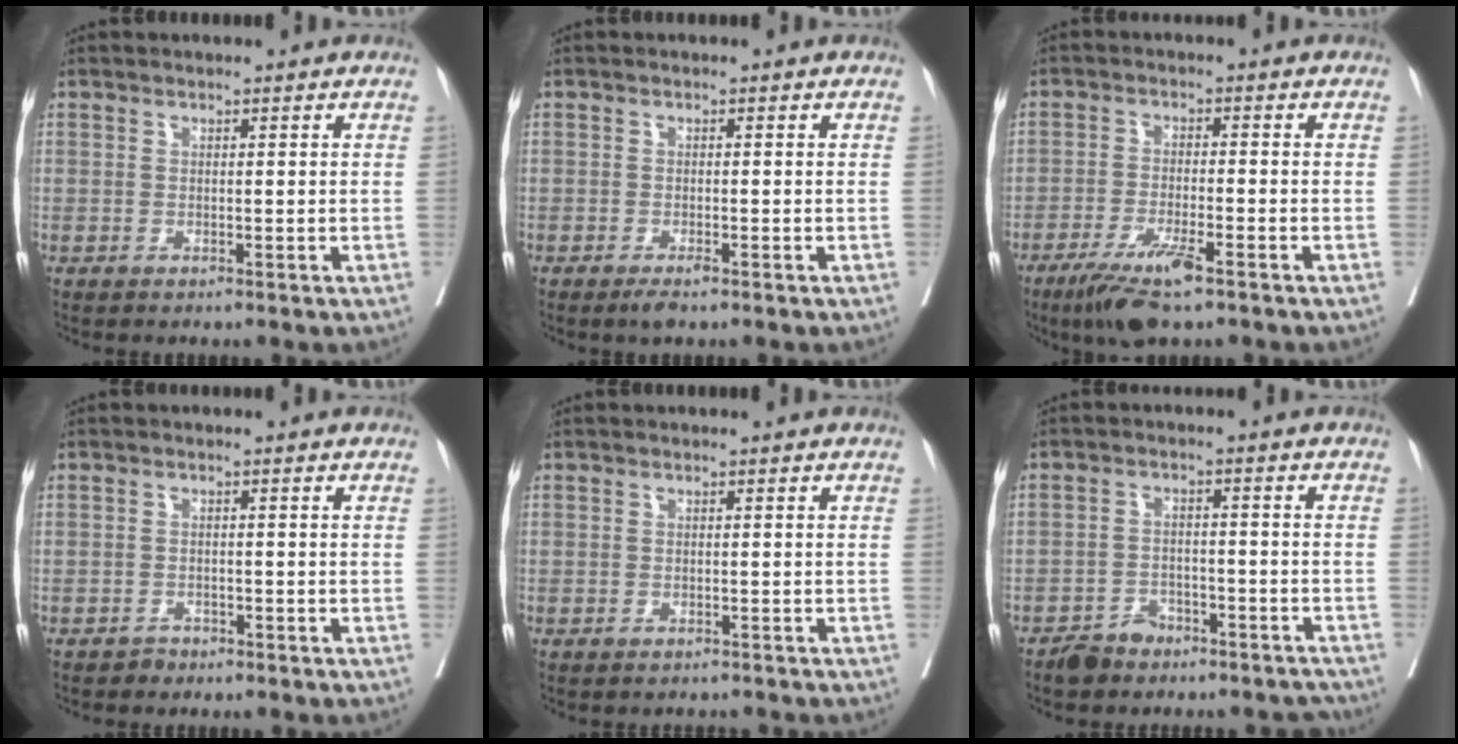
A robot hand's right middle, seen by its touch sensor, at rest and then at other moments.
{"total": 1.8, "force": [-1.2, 0.3, 1.3], "torque": [-0.023, -0.005, -0.018]}
{"total": 7.5, "force": [-4.8, 0.8, 5.7], "torque": [-0.109, -0.018, -0.081]}
{"total": 1.2, "force": [-1.0, 0.6, -0.1], "torque": [-0.002, 0.001, -0.020]}
{"total": 1.7, "force": [-1.6, 0.5, 0.0], "torque": [-0.001, -0.004, -0.023]}
{"total": 6.6, "force": [-5.5, 3.4, 1.1], "torque": [-0.005, 0.012, -0.081]}